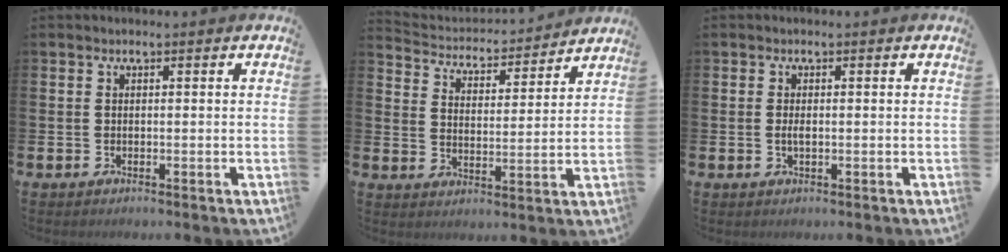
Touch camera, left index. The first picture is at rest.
{"total": 4.4, "force": [4.2, 1.2, 0.2], "torque": [-0.034, -0.039, 0.067]}
{"total": 1.2, "force": [-0.1, 0.5, 1.1], "torque": [-0.020, 0.002, -0.003]}